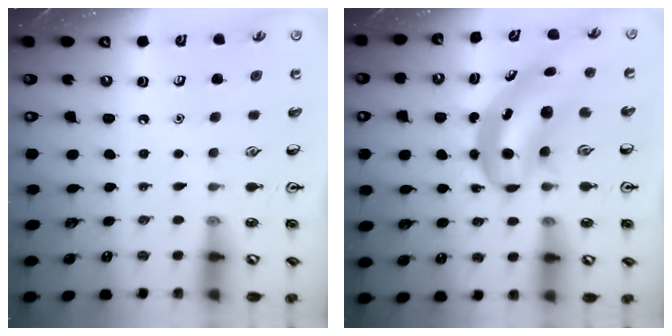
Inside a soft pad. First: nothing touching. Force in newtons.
{"total": 6.7, "press": 6.5, "slide": 1.4}